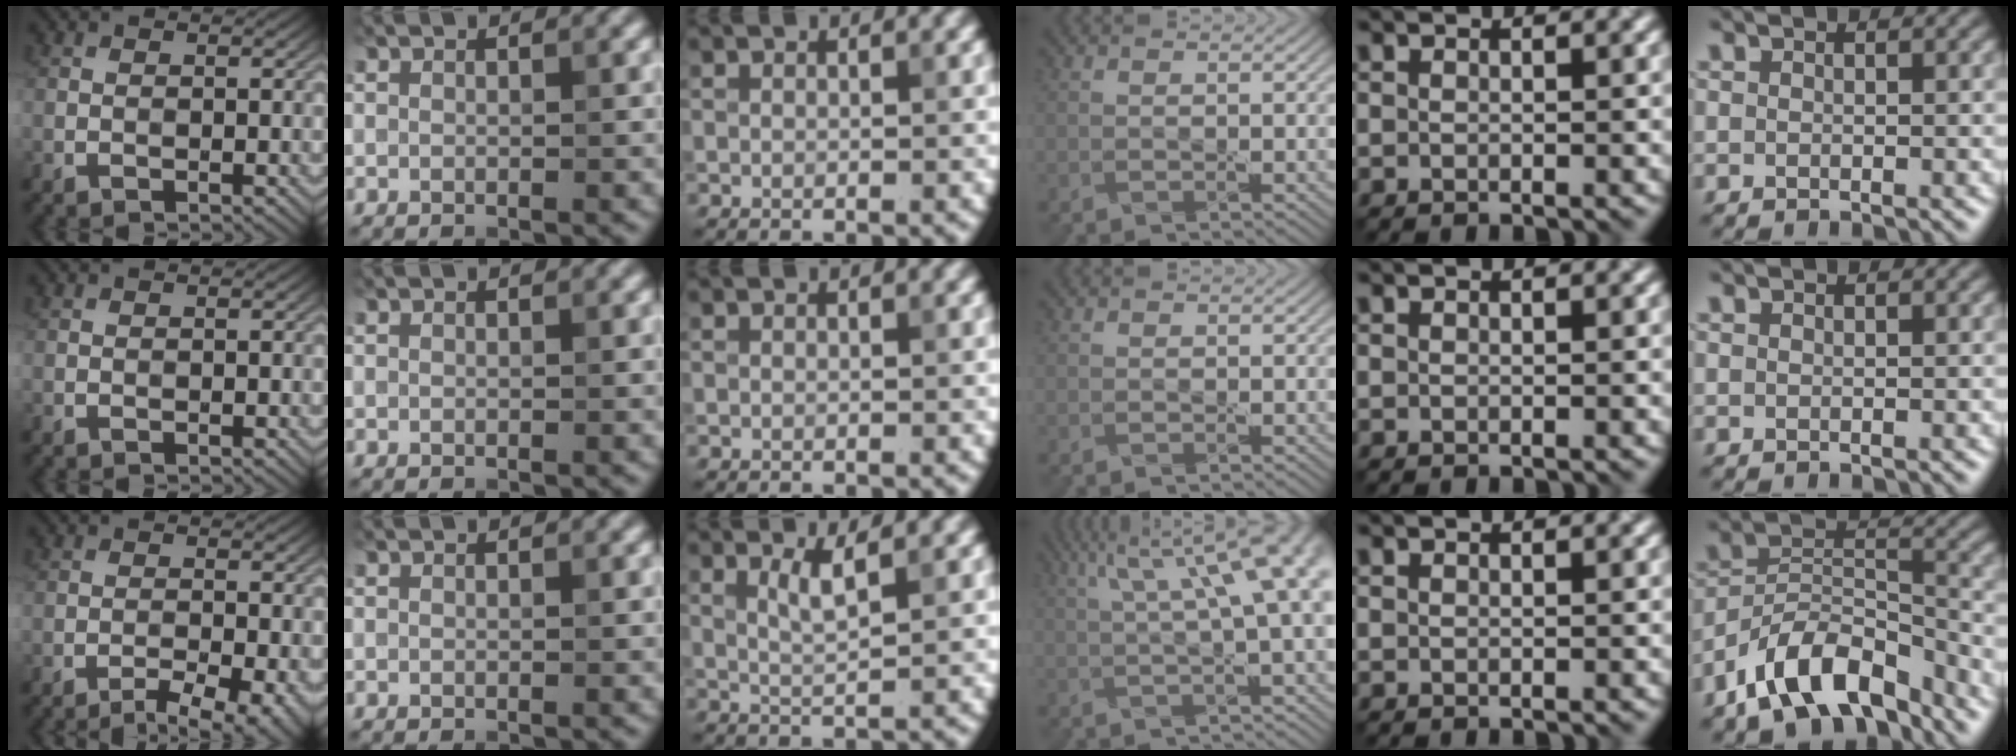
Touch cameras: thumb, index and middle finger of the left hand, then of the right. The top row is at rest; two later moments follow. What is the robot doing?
{"motion": "pour", "object": "sugar"}